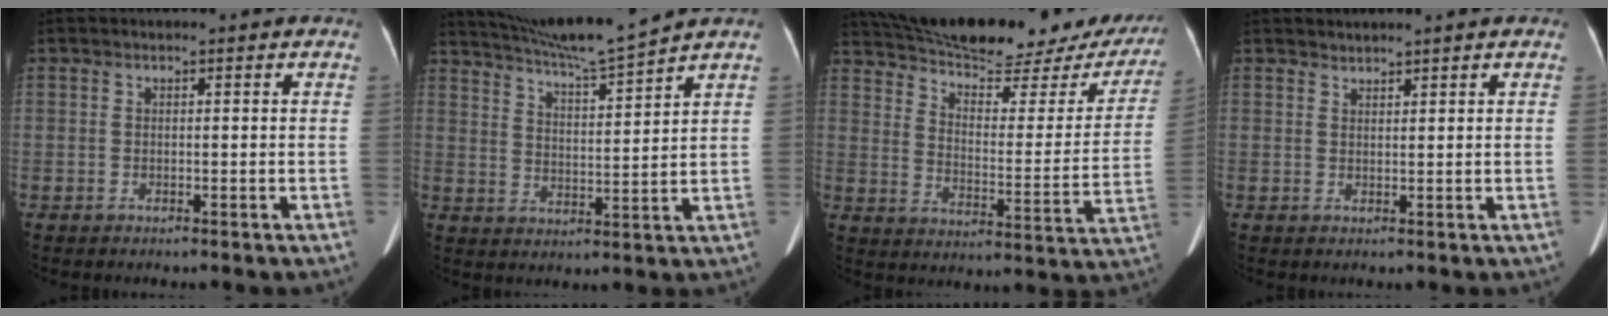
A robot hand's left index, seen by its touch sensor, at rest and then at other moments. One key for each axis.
{"total": 11.2, "fx": 10.3, "fy": -2.0, "fz": 4.0, "tx": -0.074, "ty": -0.011, "tz": 0.175}
{"total": 28.0, "fx": 24.6, "fy": 6.5, "fz": 11.6, "tx": -0.181, "ty": -0.029, "tz": 0.319}
{"total": 1.9, "fx": 1.9, "fy": 0.0, "fz": 0.3, "tx": -0.007, "ty": 0.016, "tz": 0.037}